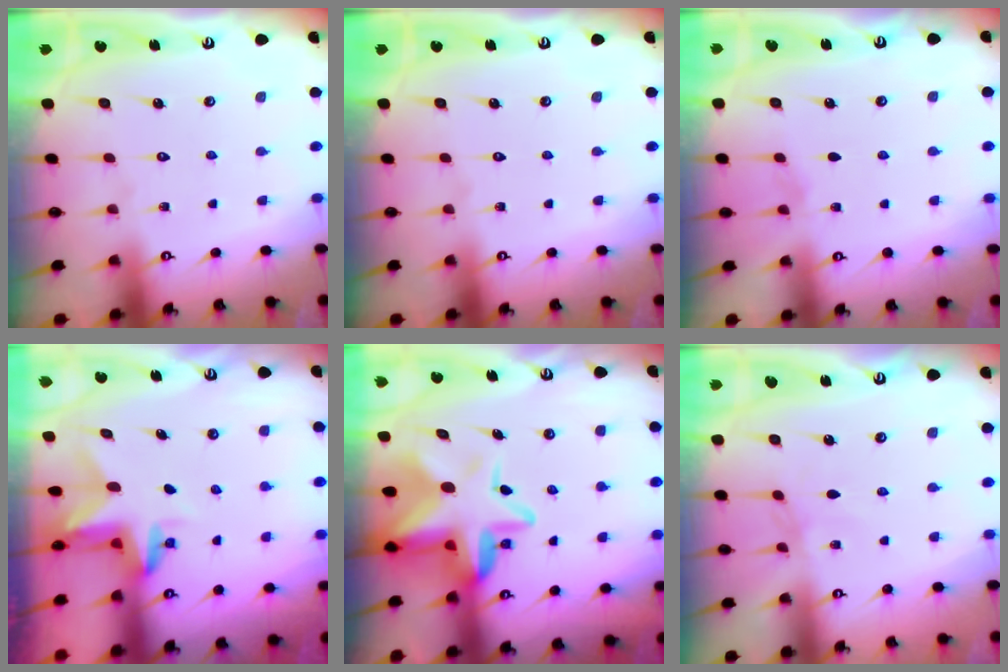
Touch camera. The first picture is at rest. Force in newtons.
{"total": 0.0}
{"total": 3.1, "press": 2.3, "slide": 2.1}
{"total": 2.9, "press": 2.9, "slide": 0.2}
{"total": 11.1, "press": 11.0, "slide": 1.8}
{"total": 2.2, "press": 2.1, "slide": 0.4}